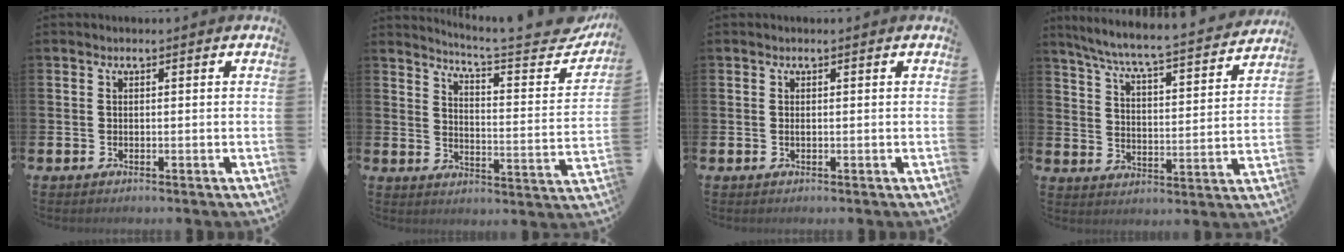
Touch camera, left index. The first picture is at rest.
{"total": 6.0, "force": [5.3, 0.3, 2.7], "torque": [-0.052, -0.051, 0.079]}
{"total": 0.0}
{"total": 6.8, "force": [6.3, 0.2, 2.6], "torque": [-0.080, -0.052, 0.103]}